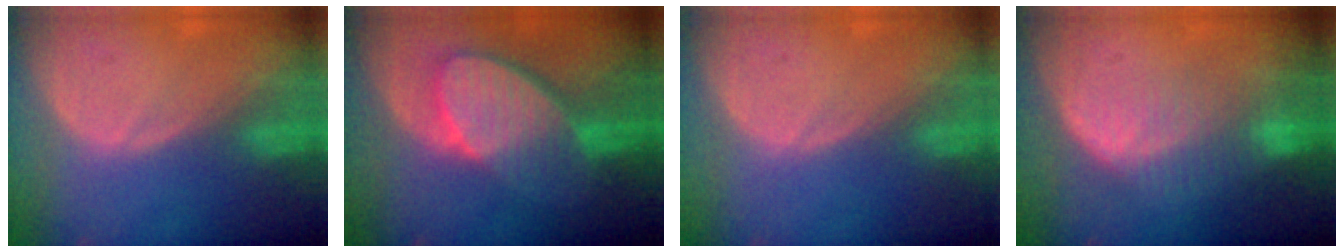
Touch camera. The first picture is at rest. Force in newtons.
{"total": 9.4, "press": 8.3, "slide": 4.4}
{"total": 0.0}
{"total": 7.1, "press": 6.5, "slide": 2.8}